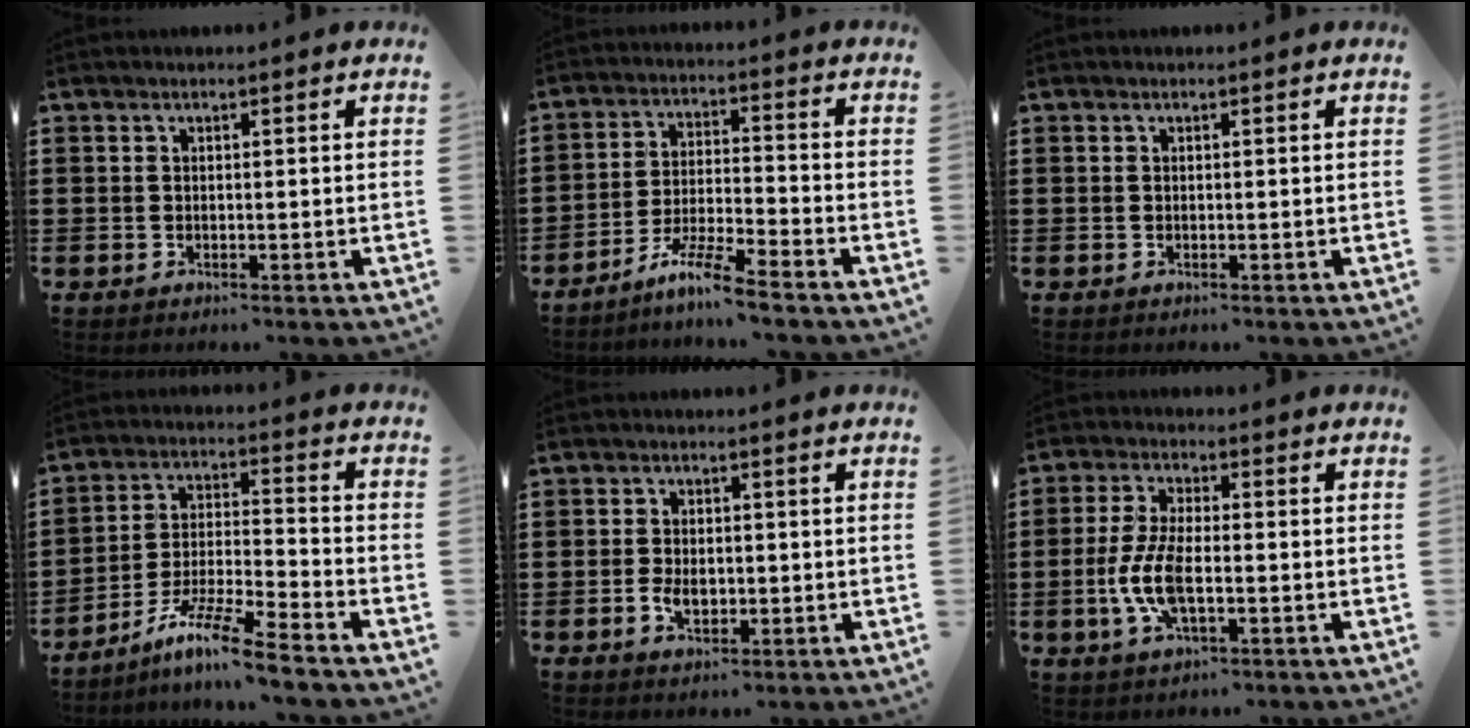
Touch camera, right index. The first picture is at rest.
{"total": 7.1, "force": [-6.1, -0.4, 3.8], "torque": [-0.082, -0.009, -0.118]}
{"total": 0.0}
{"total": 9.8, "force": [-8.0, 0.0, 5.7], "torque": [-0.113, 0.003, -0.159]}
{"total": 3.2, "force": [-0.7, 2.0, 2.5], "torque": [-0.049, 0.001, -0.011]}
{"total": 7.5, "force": [-1.7, 3.0, 6.6], "torque": [-0.155, -0.008, -0.037]}